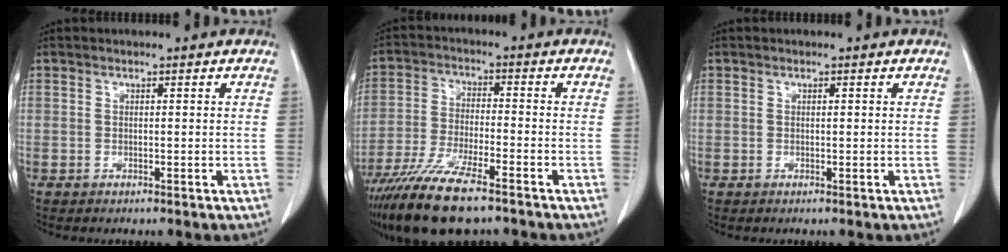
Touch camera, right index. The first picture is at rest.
{"total": 12.9, "force": [-9.4, 2.2, 8.5], "torque": [-0.166, -0.033, -0.167]}
{"total": 0.0}